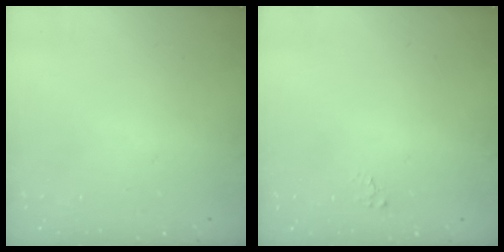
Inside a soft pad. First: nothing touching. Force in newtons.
{"total": 2.4, "press": 2.4, "slide": 0.2}